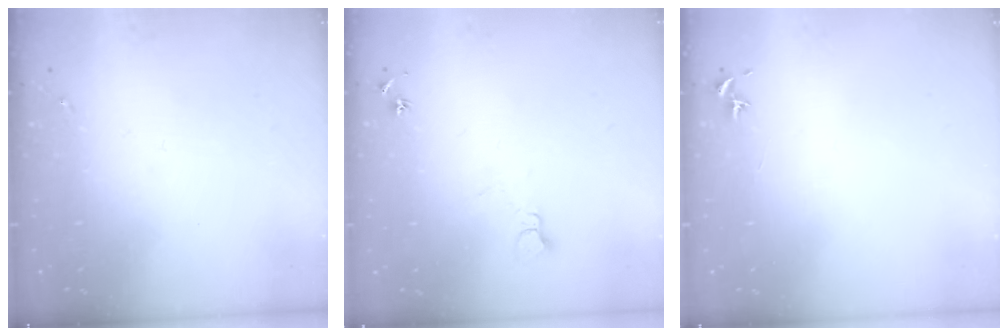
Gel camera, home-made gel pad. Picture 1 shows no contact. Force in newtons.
{"total": 4.9, "press": 4.9, "slide": 0.5}
{"total": 0.7, "press": 0.7, "slide": 0.3}